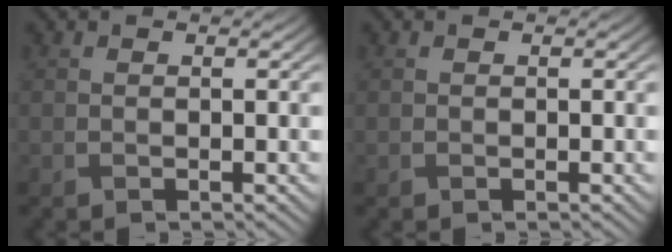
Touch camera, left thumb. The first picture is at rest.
{"total": 0.0}